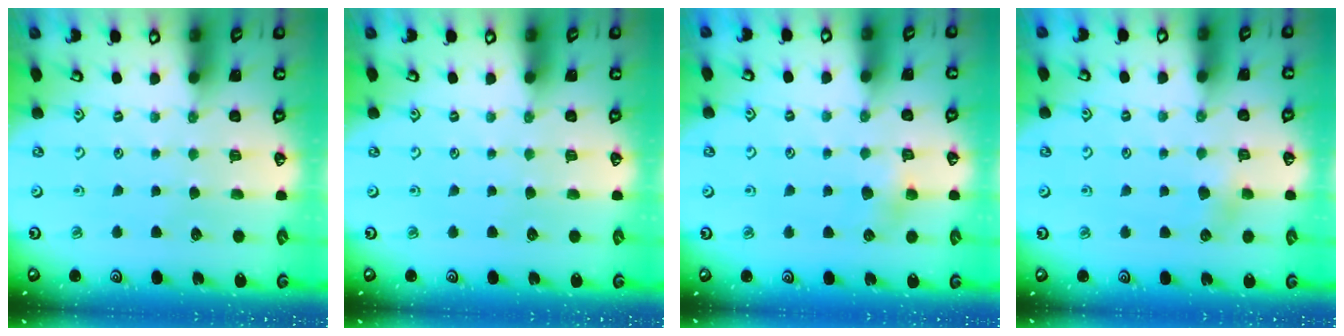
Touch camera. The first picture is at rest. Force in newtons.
{"total": 0.0}
{"total": 5.8, "press": 5.7, "slide": 1.3}
{"total": 3.9, "press": 3.8, "slide": 0.5}